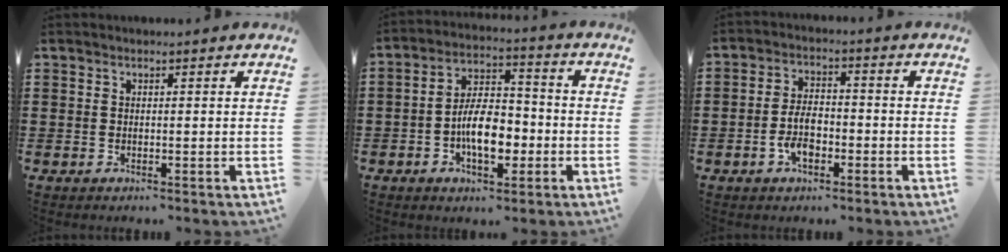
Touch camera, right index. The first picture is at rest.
{"total": 8.5, "force": [-2.5, 4.3, 6.9], "torque": [-0.115, 0.005, -0.050]}
{"total": 5.3, "force": [-1.9, 2.6, 4.3], "torque": [-0.094, -0.001, -0.038]}